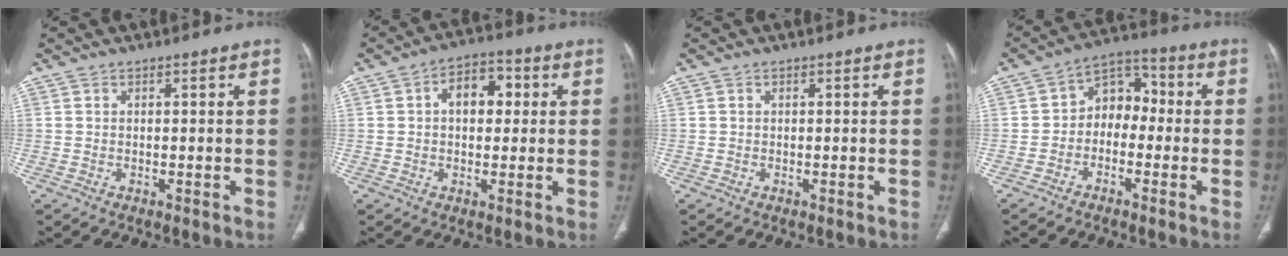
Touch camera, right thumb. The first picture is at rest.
{"total": 8.0, "force": [1.5, 5.2, 5.9], "torque": [-0.063, 0.018, 0.017]}
{"total": 0.0}
{"total": 7.9, "force": [-1.2, 6.0, 4.9], "torque": [-0.042, 0.041, -0.040]}